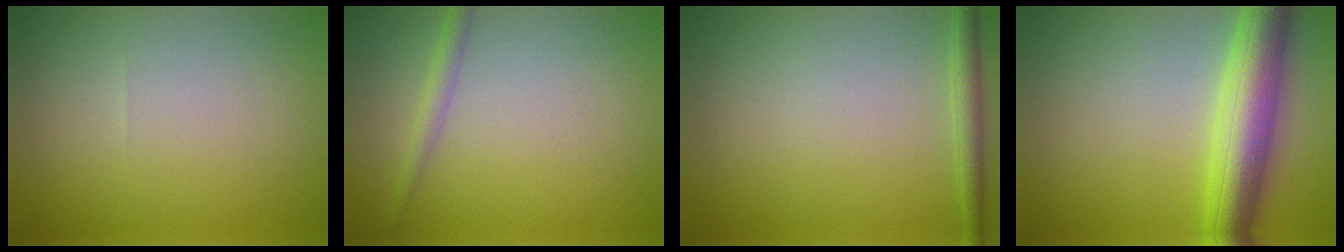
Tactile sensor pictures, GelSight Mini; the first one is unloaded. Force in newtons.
{"total": 1.6, "press": 1.5, "slide": 0.2}
{"total": 1.7, "press": 1.7, "slide": 0.1}
{"total": 7.0, "press": 7.0, "slide": 0.1}